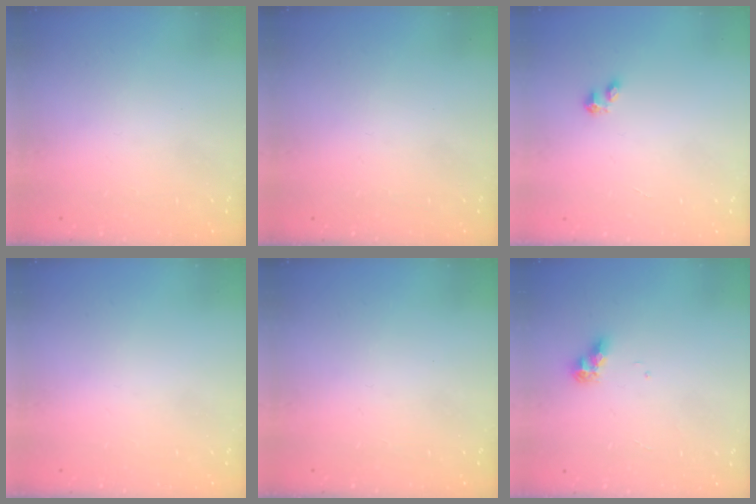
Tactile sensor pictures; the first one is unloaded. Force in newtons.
{"total": 0.0}
{"total": 2.8, "press": 2.8, "slide": 0.4}
{"total": 0.0}
{"total": 0.0}
{"total": 7.8, "press": 7.8, "slide": 0.8}